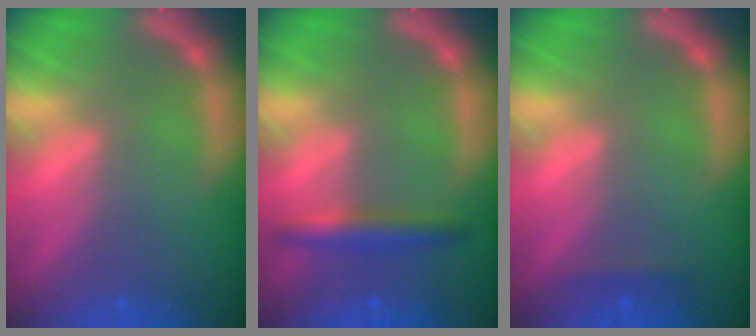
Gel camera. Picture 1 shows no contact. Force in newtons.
{"total": 3.0}
{"total": 0.9}